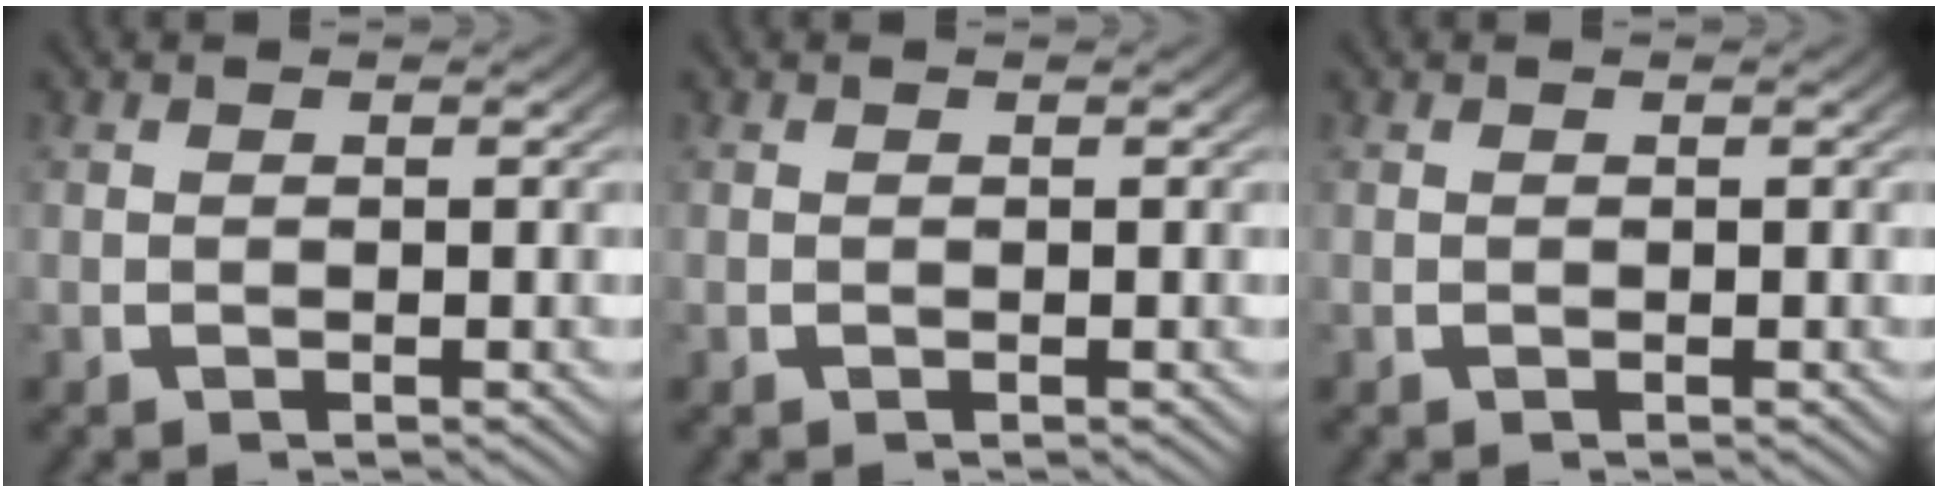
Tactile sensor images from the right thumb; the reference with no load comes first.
{"total": 0.0}
{"total": 0.0}